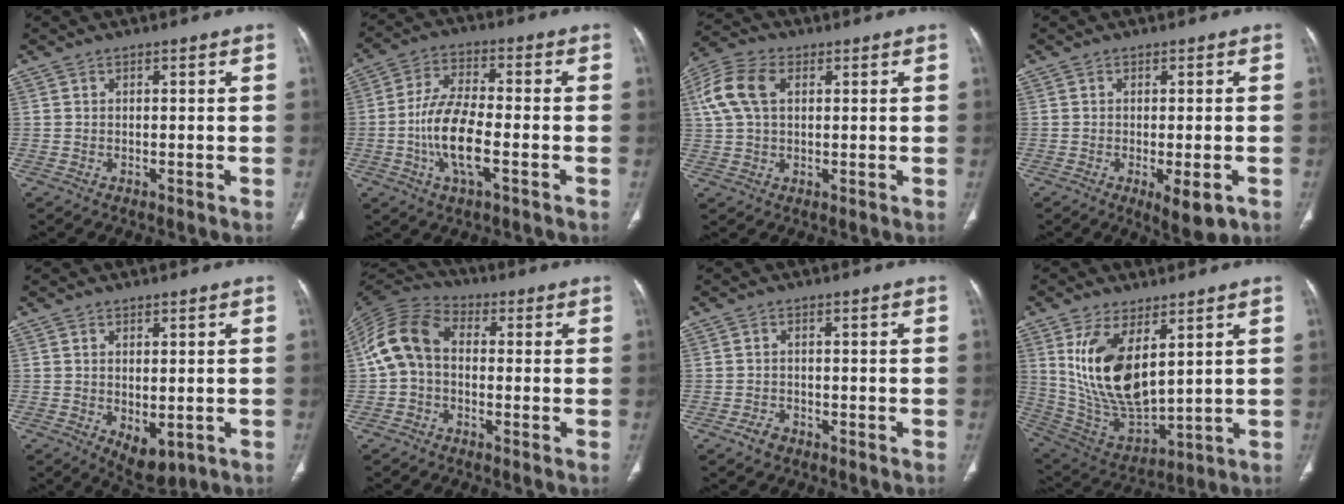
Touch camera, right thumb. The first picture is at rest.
{"total": 11.4, "force": [-3.0, 4.2, 10.1], "torque": [-0.205, 0.014, -0.061]}
{"total": 9.3, "force": [2.5, 5.9, 6.8], "torque": [-0.149, 0.020, 0.047]}
{"total": 5.7, "force": [-2.1, 1.8, 4.9], "torque": [-0.071, -0.012, -0.023]}
{"total": 5.5, "force": [-1.2, 2.9, 4.5], "torque": [-0.062, -0.010, 0.000]}
{"total": 10.7, "force": [-0.1, 7.6, 7.6], "torque": [-0.146, 0.030, -0.017]}
{"total": 2.0, "force": [-1.3, 1.3, 0.8], "torque": [-0.017, 0.008, -0.019]}
{"total": 16.5, "force": [5.7, 7.9, 13.3], "torque": [-0.241, -0.028, 0.134]}